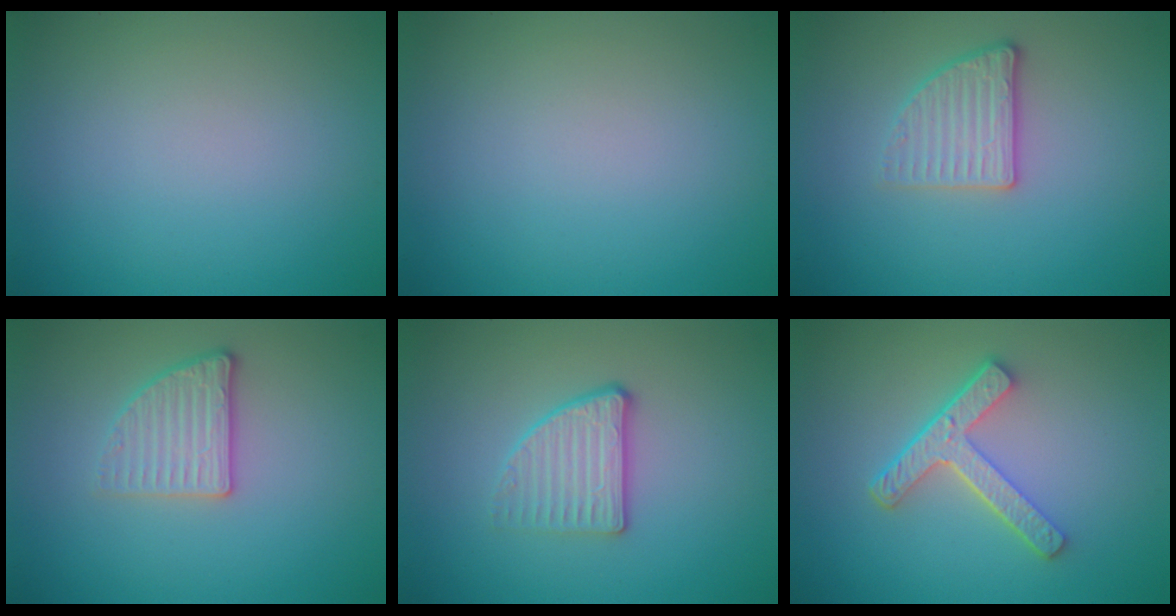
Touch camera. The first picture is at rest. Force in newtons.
{"total": 0.0}
{"total": 2.6, "press": 2.4, "slide": 1.0}
{"total": 2.6, "press": 2.4, "slide": 1.0}
{"total": 2.9, "press": 2.5, "slide": 1.4}
{"total": 4.4, "press": 3.3, "slide": 2.9}